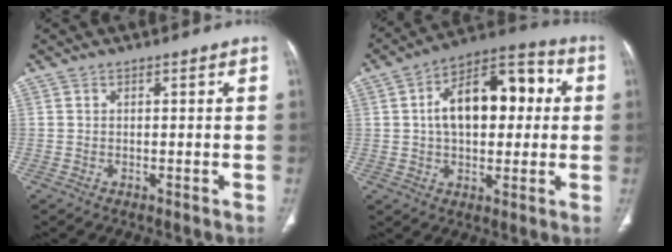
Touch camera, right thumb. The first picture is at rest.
{"total": 17.4, "force": [2.4, 10.0, 14.1], "torque": [-0.188, 0.035, 0.032]}